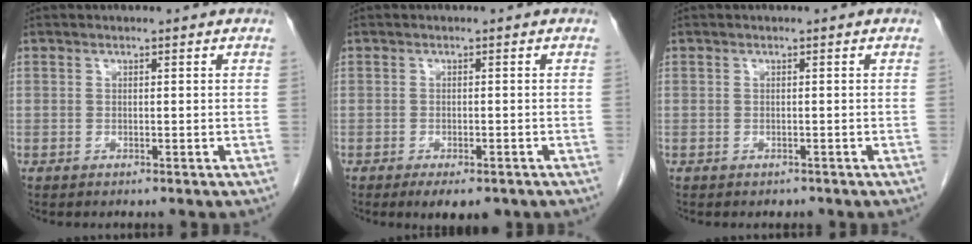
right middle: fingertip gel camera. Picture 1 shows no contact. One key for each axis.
{"total": 4.9, "fx": -3.4, "fy": 1.9, "fz": 3.0, "tx": -0.035, "ty": -0.004, "tz": -0.045}
{"total": 0.8, "fx": -0.6, "fy": 0.5, "fz": 0.1, "tx": -0.005, "ty": 0.002, "tz": -0.007}